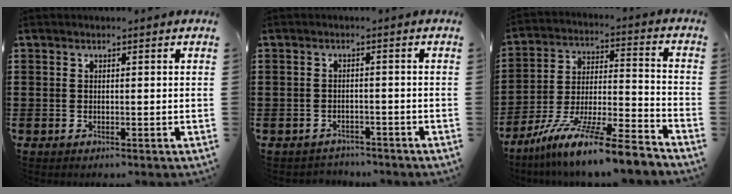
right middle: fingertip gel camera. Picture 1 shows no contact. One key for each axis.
{"total": 1.8, "fx": -1.8, "fy": 0.4, "fz": -0.2, "tx": -0.006, "ty": -0.001, "tz": -0.041}
{"total": 12.2, "fx": -10.1, "fy": -0.2, "fz": 6.8, "tx": -0.113, "ty": 0.010, "tz": -0.191}